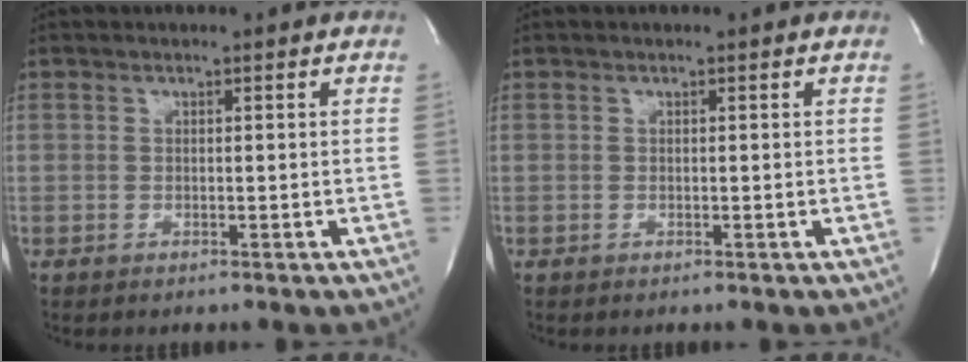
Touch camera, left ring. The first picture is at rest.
{"total": 0.0}